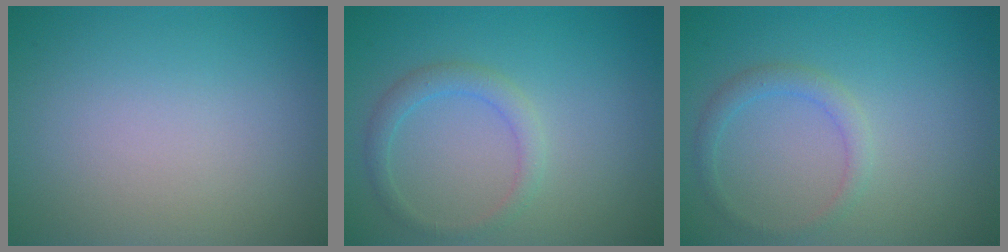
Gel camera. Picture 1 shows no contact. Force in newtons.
{"total": 2.0, "press": 2.0, "slide": 0.1}
{"total": 1.7, "press": 1.7, "slide": 0.1}